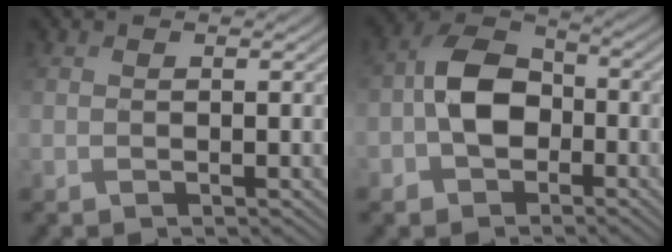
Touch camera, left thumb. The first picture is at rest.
{"total": 7.4, "force": [-1.9, 5.3, 4.8], "torque": [-0.097, 0.009, -0.051]}